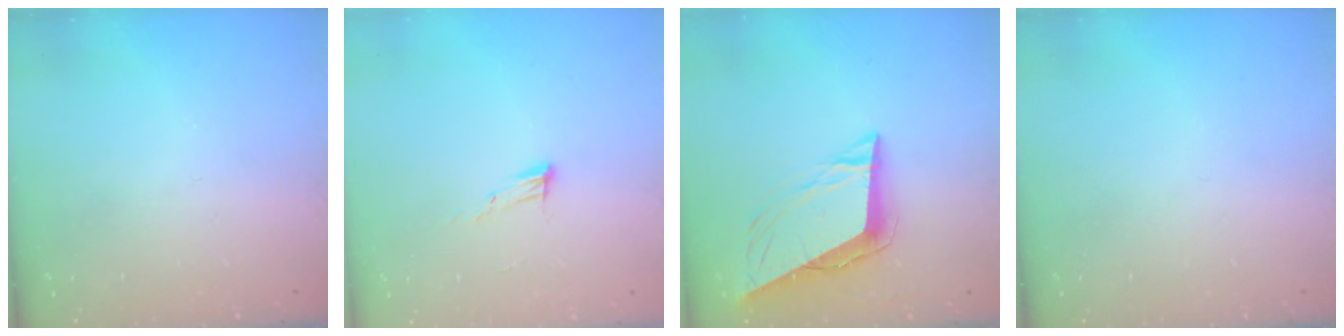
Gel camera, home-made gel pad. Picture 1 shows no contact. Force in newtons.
{"total": 7.7, "press": 7.6, "slide": 1.2}
{"total": 10.9, "press": 10.3, "slide": 3.4}
{"total": 0.0}